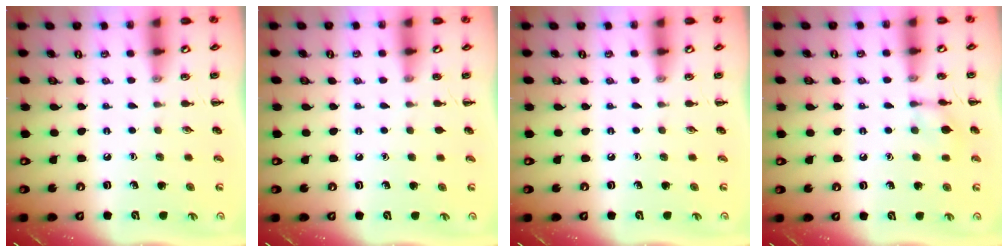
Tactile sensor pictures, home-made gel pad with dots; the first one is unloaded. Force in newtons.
{"total": 0.0}
{"total": 0.0}
{"total": 7.7, "press": 7.6, "slide": 1.3}